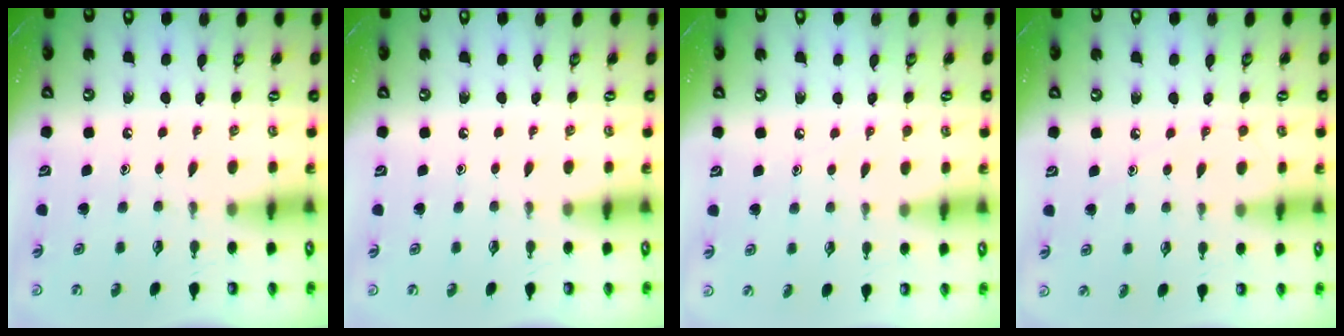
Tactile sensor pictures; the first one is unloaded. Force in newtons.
{"total": 0.0}
{"total": 4.0, "press": 4.0, "slide": 0.5}
{"total": 5.8, "press": 5.7, "slide": 0.7}